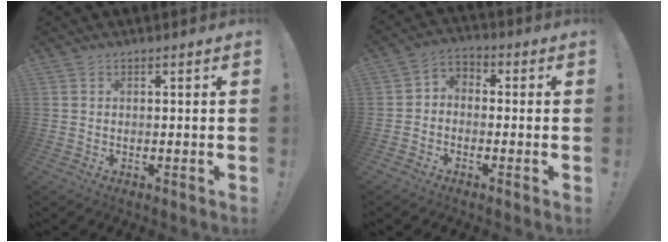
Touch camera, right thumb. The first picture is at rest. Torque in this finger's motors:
{"motor_torque": [0.61, 0.21, -0.03, 0.09, 0.03]}